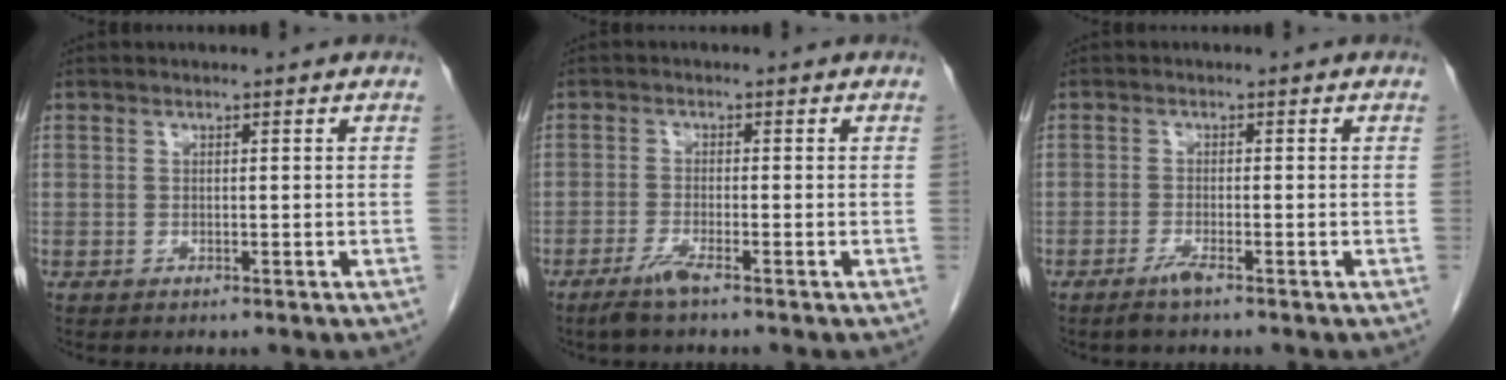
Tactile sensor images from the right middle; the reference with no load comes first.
{"total": 2.7, "force": [-2.0, -0.3, 1.8], "torque": [-0.045, -0.007, -0.044]}
{"total": 1.9, "force": [-1.4, -0.3, 1.2], "torque": [-0.031, -0.004, -0.029]}